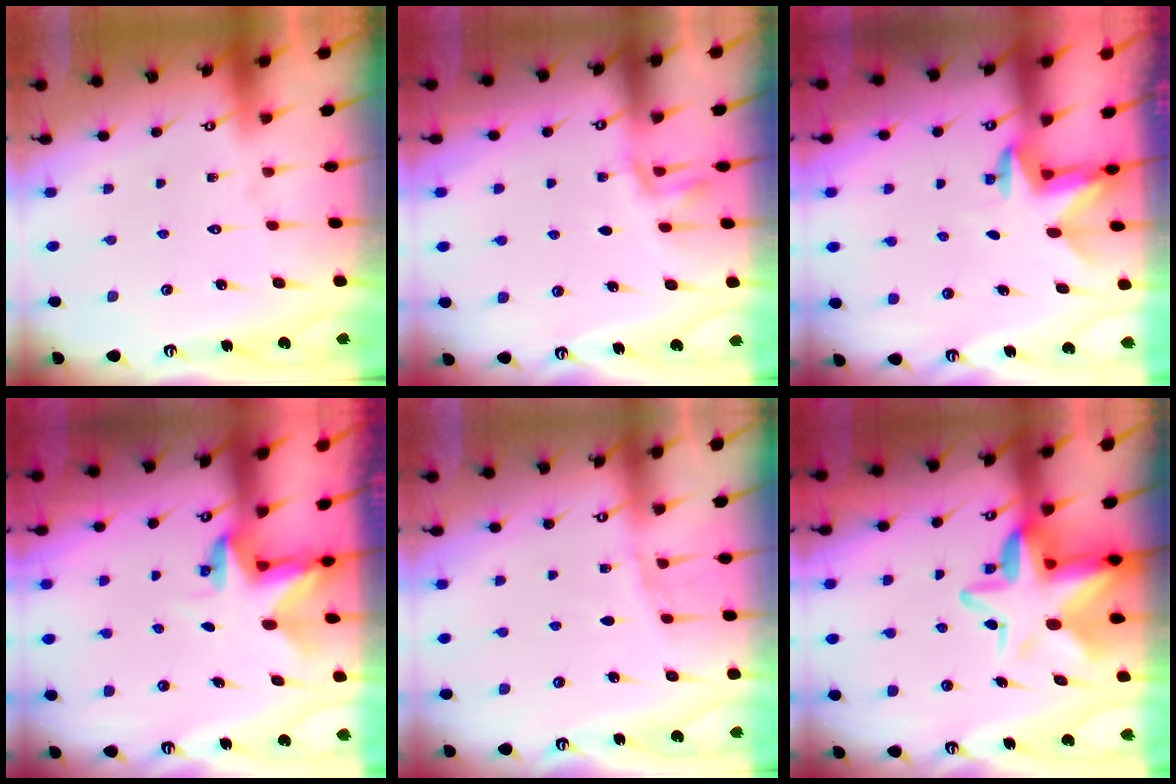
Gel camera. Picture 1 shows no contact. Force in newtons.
{"total": 3.5, "press": 3.1, "slide": 1.7}
{"total": 2.8, "press": 2.8, "slide": 0.2}
{"total": 2.9, "press": 2.9, "slide": 0.2}
{"total": 4.3, "press": 4.3, "slide": 0.5}
{"total": 11.1, "press": 11.0, "slide": 1.8}